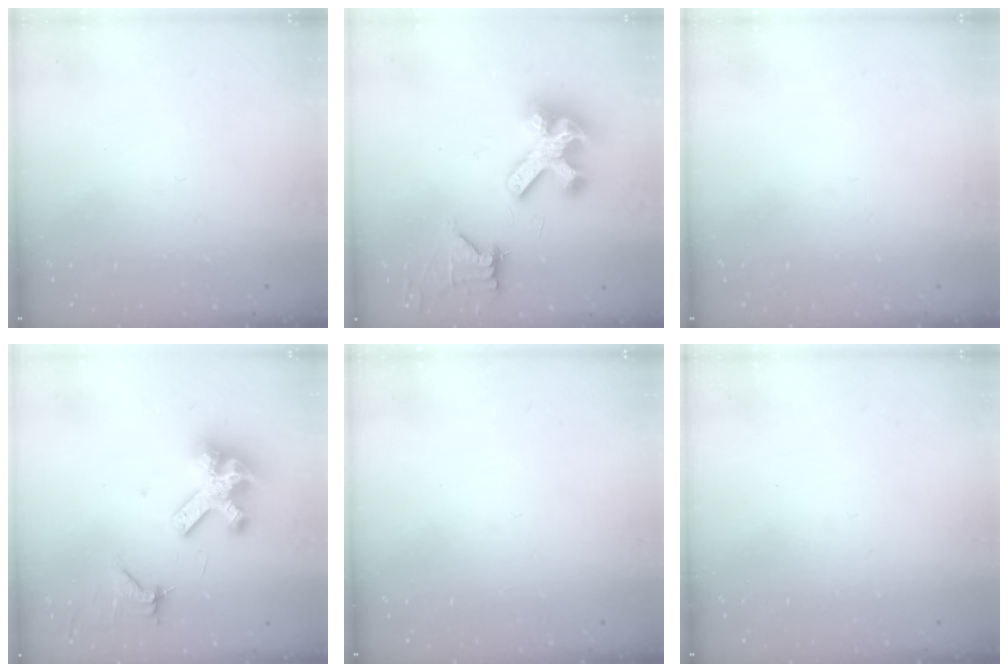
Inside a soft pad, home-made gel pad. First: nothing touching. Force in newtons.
{"total": 12.5, "press": 12.4, "slide": 1.6}
{"total": 0.0}
{"total": 11.6, "press": 11.5, "slide": 1.4}
{"total": 0.0}
{"total": 0.0}